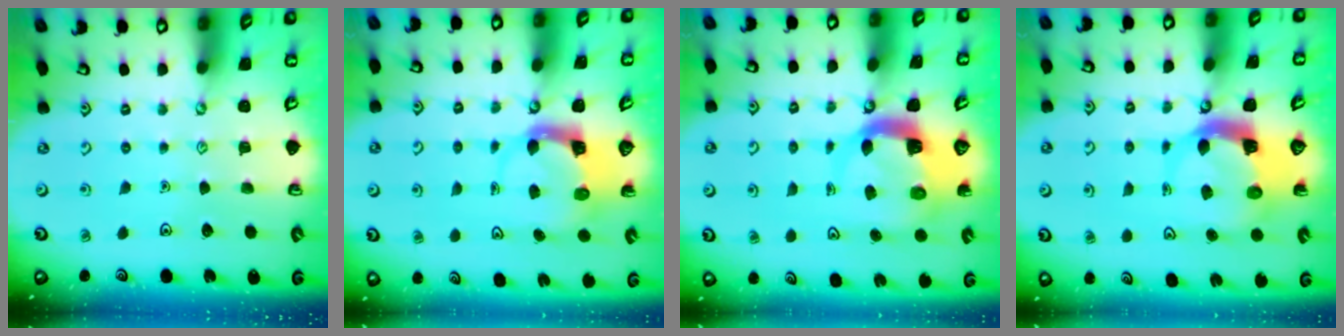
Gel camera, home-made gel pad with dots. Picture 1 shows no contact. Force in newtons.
{"total": 3.7, "press": 3.6, "slide": 0.5}
{"total": 5.4, "press": 5.3, "slide": 0.8}
{"total": 5.7, "press": 5.6, "slide": 1.0}